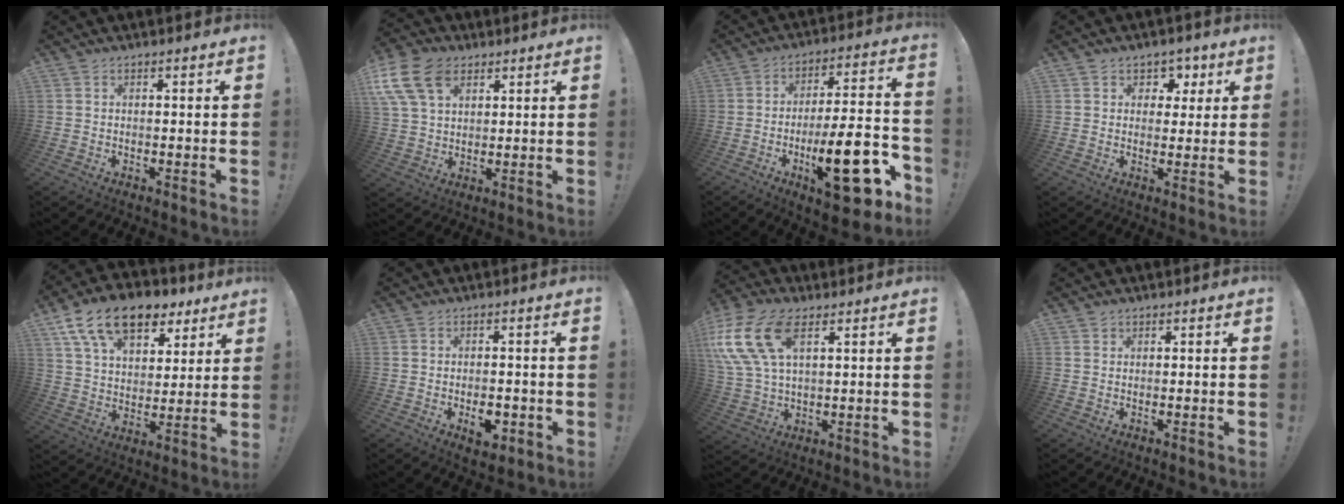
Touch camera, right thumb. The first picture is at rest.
{"total": 14.7, "force": [6.7, 9.5, 8.9], "torque": [-0.183, -0.023, 0.129]}
{"total": 23.2, "force": [-9.4, 7.3, 20.0], "torque": [-0.299, 0.052, -0.141]}
{"total": 5.5, "force": [2.0, 5.0, 0.9], "torque": [-0.005, -0.010, 0.038]}
{"total": 17.4, "force": [10.2, 10.1, 9.8], "torque": [-0.170, -0.051, 0.186]}
{"total": 5.4, "force": [-1.9, 2.9, 4.1], "torque": [-0.057, 0.009, -0.029]}
{"total": 17.9, "force": [7.0, 10.1, 12.9], "torque": [-0.277, -0.020, 0.125]}
{"total": 0.9, "force": [0.7, 0.5, 0.0], "torque": [0.007, -0.003, 0.012]}